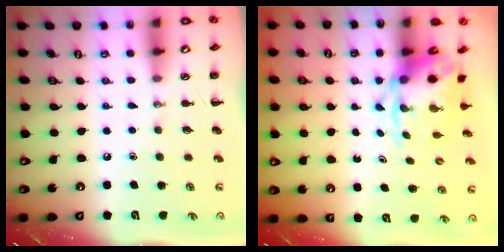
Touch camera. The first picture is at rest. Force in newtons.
{"total": 4.5, "press": 4.4, "slide": 1.1}